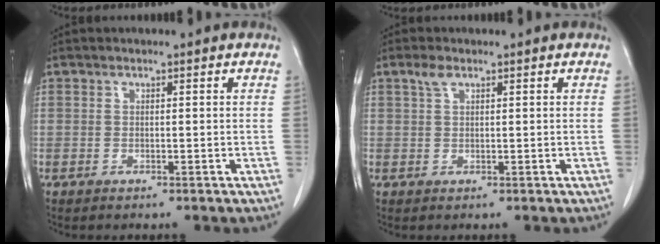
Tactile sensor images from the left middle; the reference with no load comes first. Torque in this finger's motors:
{"motor_torque": [0.20, -0.05, -0.27, -0.06]}